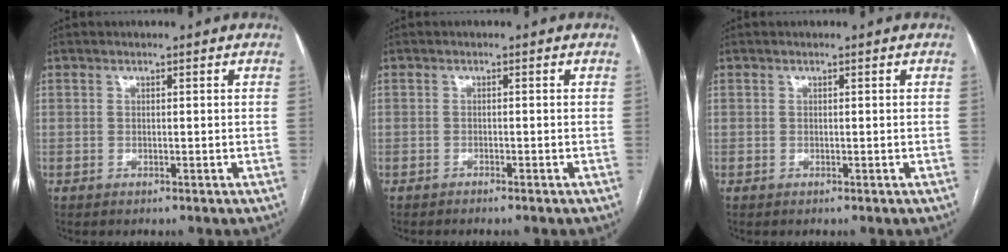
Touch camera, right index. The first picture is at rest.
{"total": 1.5, "force": [-1.3, 0.0, 0.8], "torque": [-0.012, 0.000, -0.015]}
{"total": 0.0}